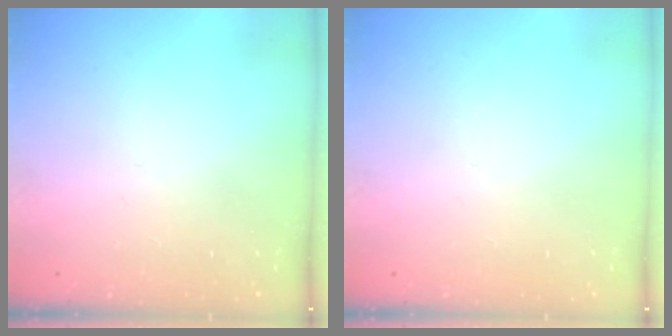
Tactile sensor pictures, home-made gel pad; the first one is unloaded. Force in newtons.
{"total": 0.0}